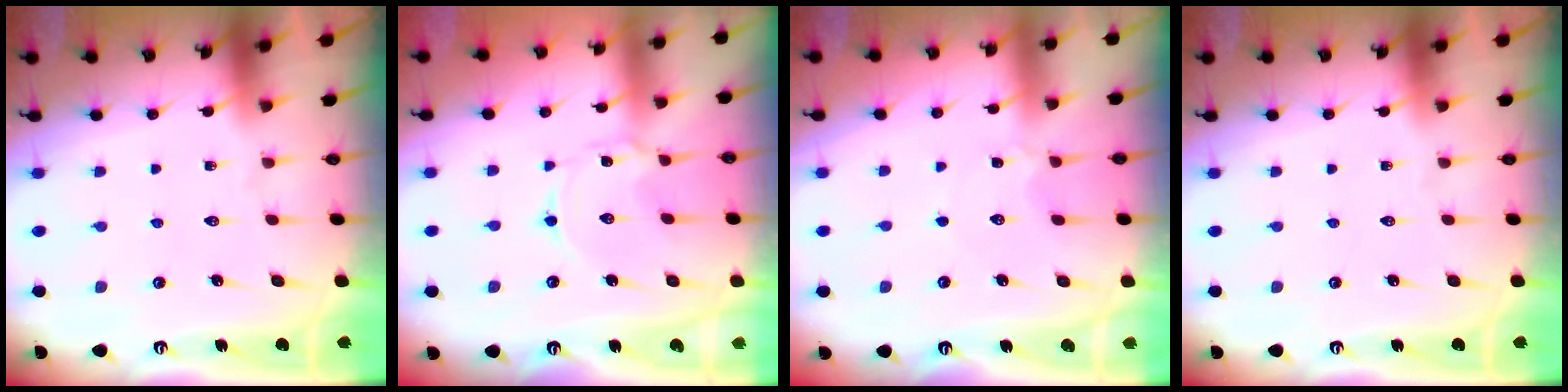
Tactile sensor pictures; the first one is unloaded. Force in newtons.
{"total": 0.9, "press": 0.9, "slide": 0.2}
{"total": 3.0, "press": 3.0, "slide": 0.4}
{"total": 0.0}